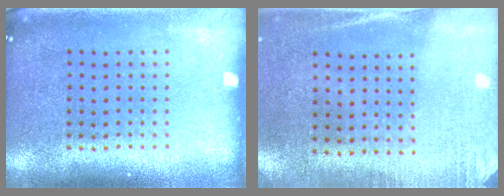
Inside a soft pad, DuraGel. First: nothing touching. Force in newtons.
{"total": 2.7, "press": 2.3, "slide": 1.3}